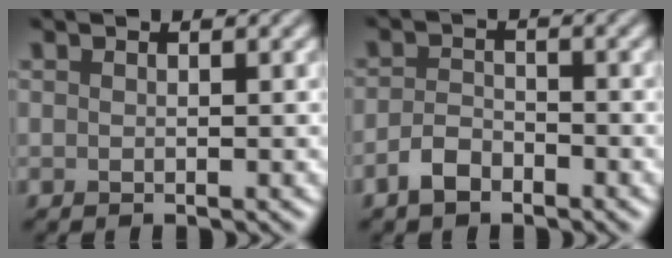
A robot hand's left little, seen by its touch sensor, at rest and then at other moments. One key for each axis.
{"total": 2.4, "fx": -1.9, "fy": 1.1, "fz": 1.0, "tx": -0.016, "ty": 0.006, "tz": -0.044}